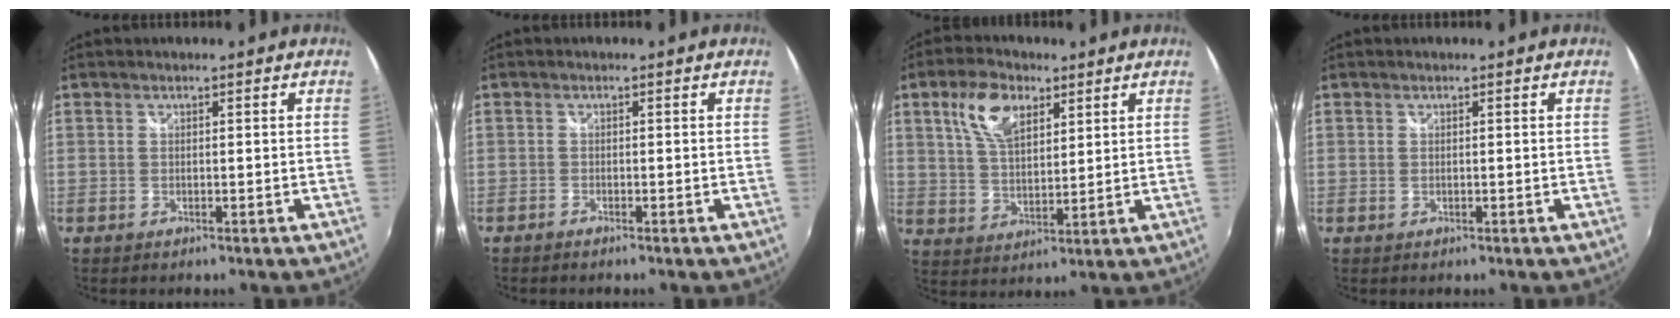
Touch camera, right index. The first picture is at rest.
{"total": 0.7, "force": [-0.7, 0.2, 0.2], "torque": [-0.007, -0.004, -0.015]}
{"total": 9.5, "force": [4.7, 5.0, 6.6], "torque": [-0.128, 0.016, 0.090]}
{"total": 0.0}